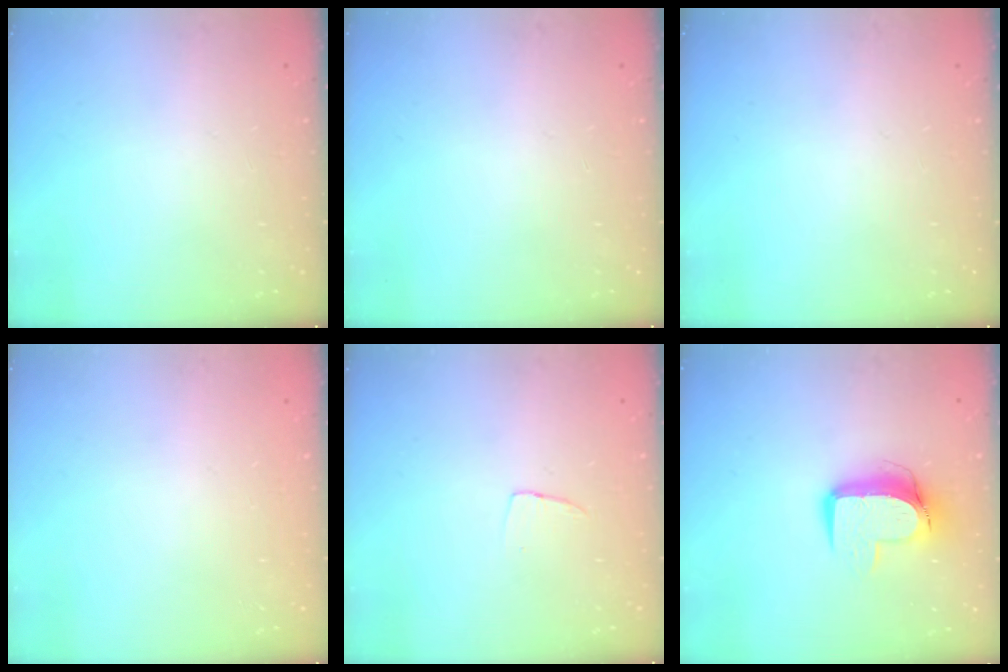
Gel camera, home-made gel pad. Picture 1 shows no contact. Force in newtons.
{"total": 0.0}
{"total": 0.0}
{"total": 0.0}
{"total": 2.9, "press": 2.9, "slide": 0.1}
{"total": 10.7, "press": 10.7, "slide": 1.0}